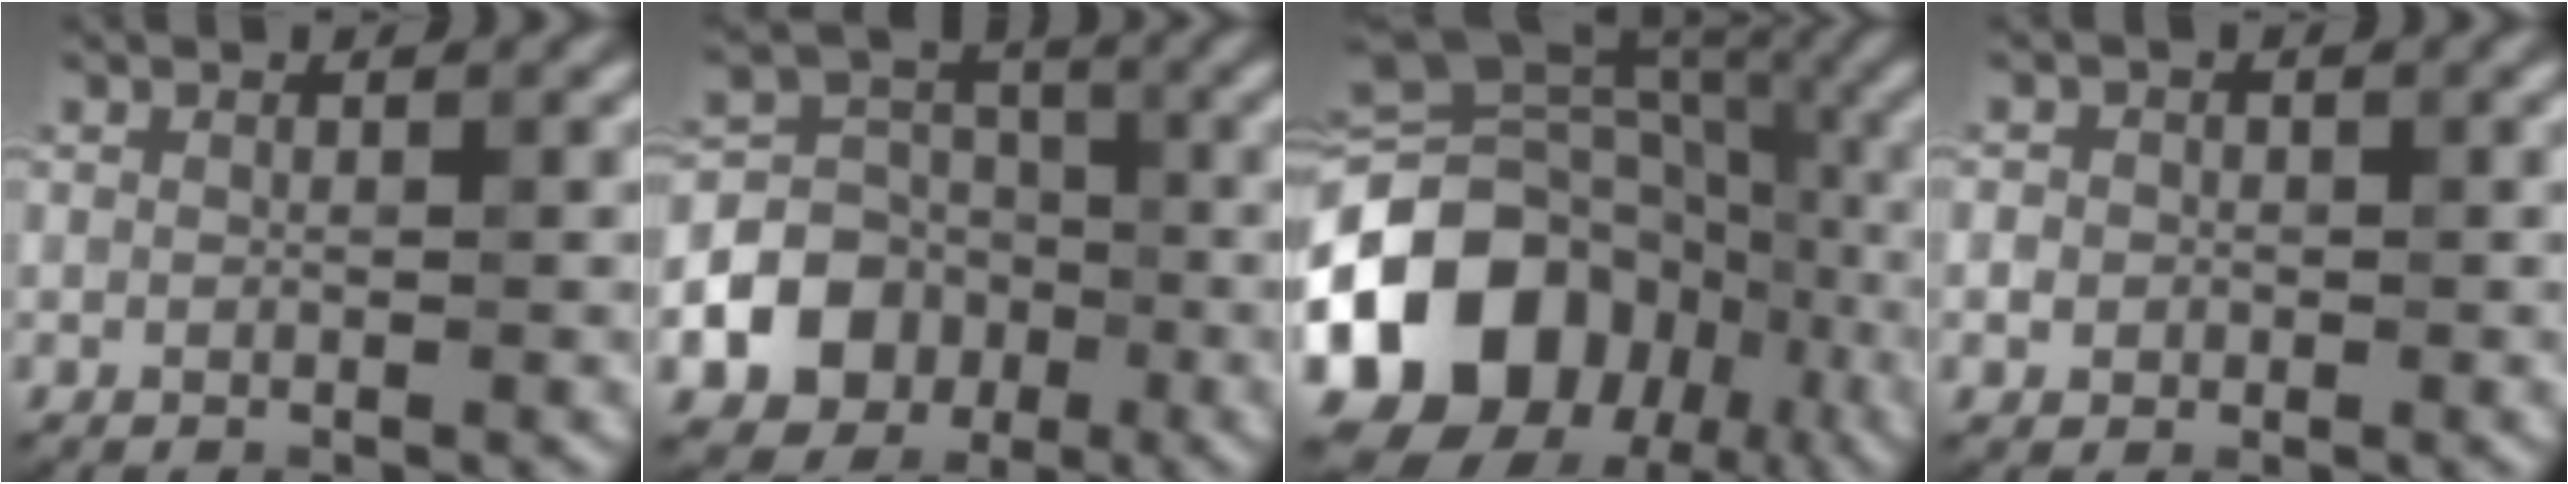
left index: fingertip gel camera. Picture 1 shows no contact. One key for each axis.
{"total": 7.2, "fx": -2.6, "fy": 5.8, "fz": 3.3, "tx": -0.051, "ty": 0.006, "tz": -0.056}
{"total": 15.5, "fx": -5.7, "fy": 11.8, "fz": 8.2, "tx": -0.172, "ty": 0.016, "tz": -0.107}
{"total": 2.0, "fx": -0.1, "fy": 1.9, "fz": 0.7, "tx": 0.010, "ty": 0.019, "tz": -0.020}